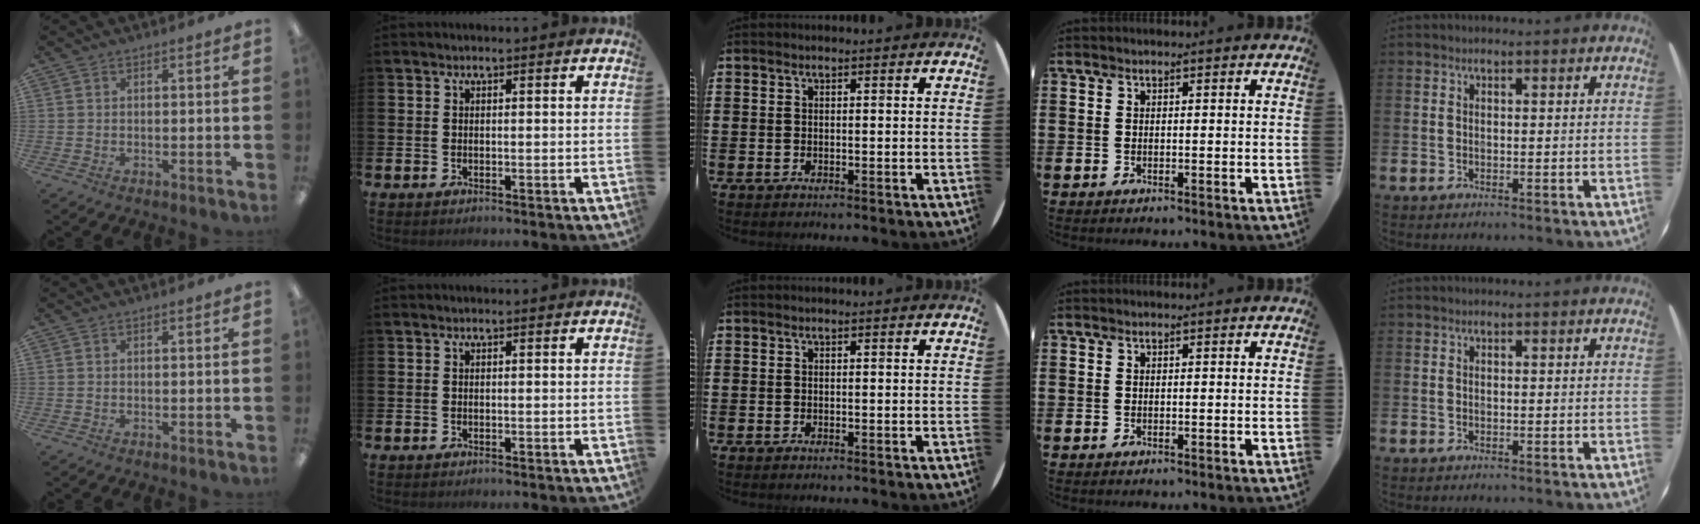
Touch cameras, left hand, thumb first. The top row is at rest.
{}